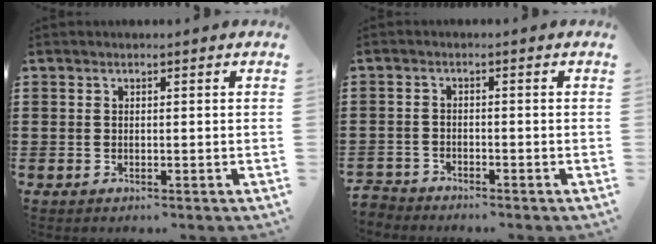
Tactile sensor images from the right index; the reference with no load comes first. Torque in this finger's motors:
{"motor_torque": [-2.14, 0.00, -1.05, -0.21]}